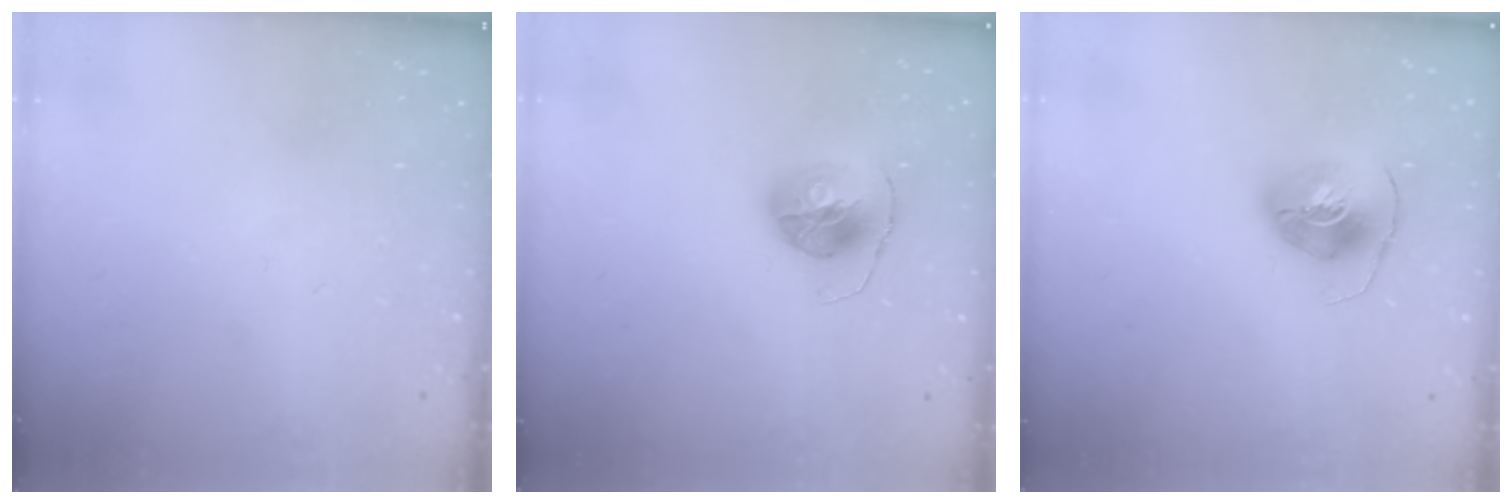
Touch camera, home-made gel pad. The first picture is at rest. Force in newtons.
{"total": 10.1, "press": 10.1, "slide": 0.2}
{"total": 8.1, "press": 8.1, "slide": 0.3}